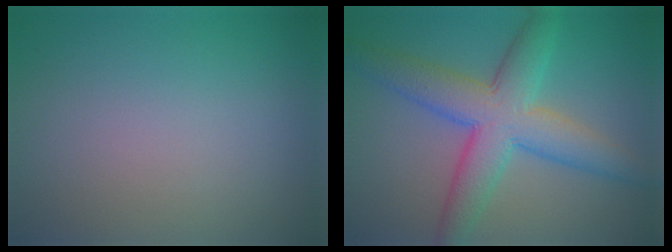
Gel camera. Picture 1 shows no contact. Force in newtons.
{"total": 7.6, "press": 7.6, "slide": 0.1}